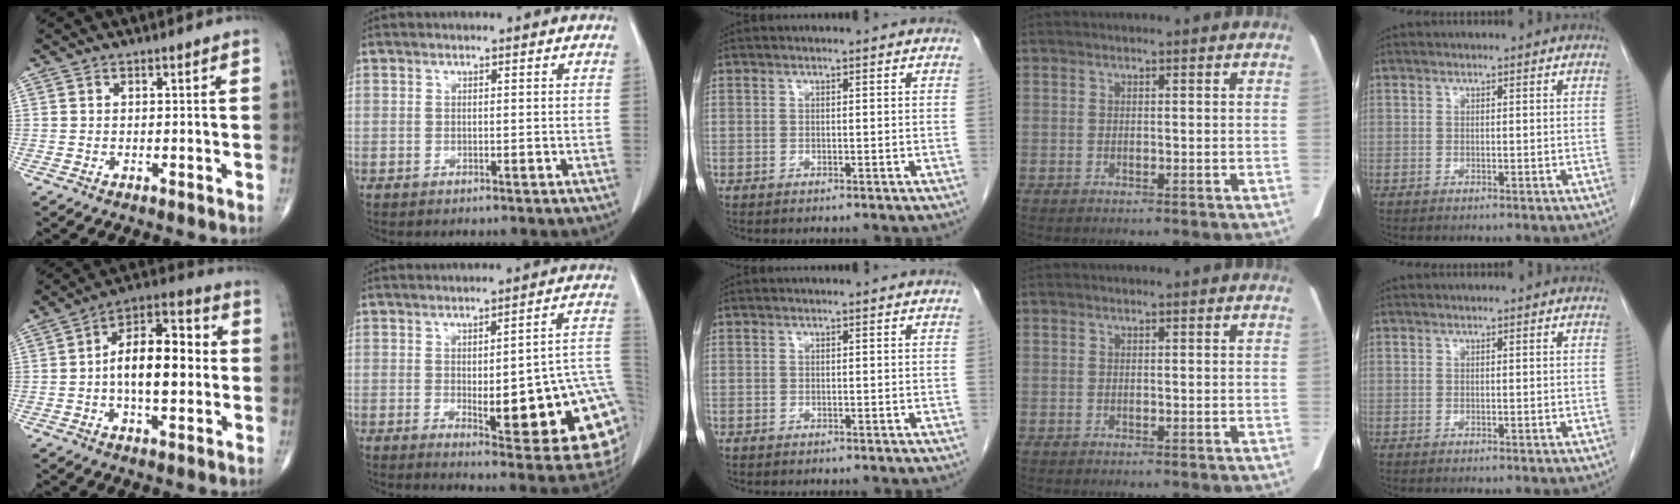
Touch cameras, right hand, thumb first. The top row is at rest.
{"thumb": {"total": 14.5, "force": [-0.3, 7.1, 12.7], "torque": [-0.184, 0.031, -0.013]}, "index": {"total": 20.3, "force": [-3.4, 4.7, 19.5], "torque": [-0.160, 0.015, -0.020]}}